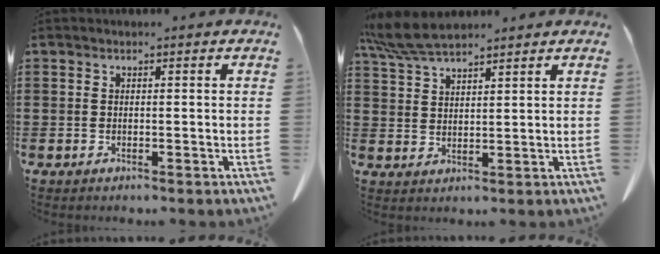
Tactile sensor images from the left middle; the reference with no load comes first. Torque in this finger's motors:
{"motor_torque": [0.66, 0.43, 0.18, 0.07]}